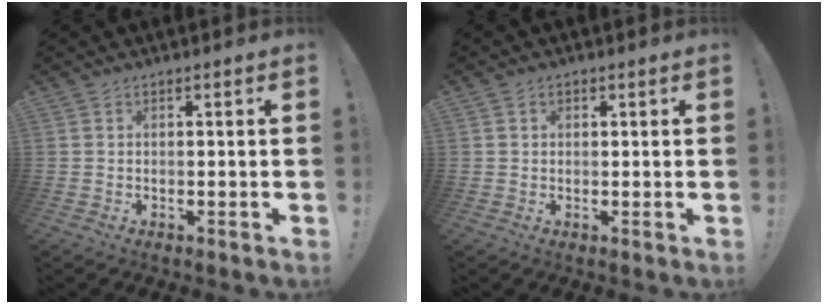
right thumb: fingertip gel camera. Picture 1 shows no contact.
{"total": 1.8, "force": [0.9, 1.5, 0.6], "torque": [0.004, -0.003, 0.014]}